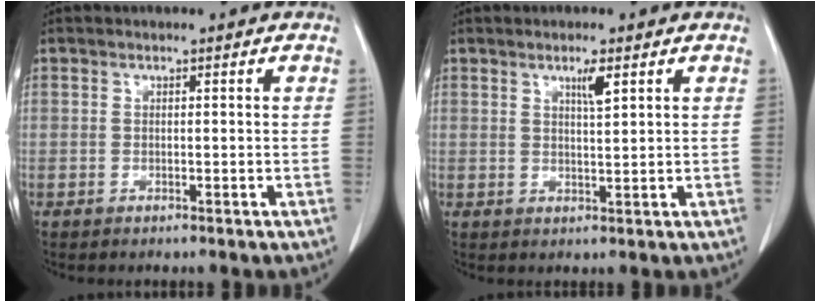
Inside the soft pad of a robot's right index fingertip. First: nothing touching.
{"total": 2.6, "force": [1.4, 0.1, 2.2], "torque": [-0.040, -0.004, 0.025]}